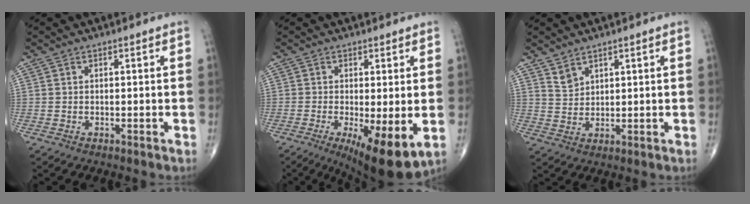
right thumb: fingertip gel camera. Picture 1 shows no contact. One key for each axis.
{"total": 11.1, "fx": -3.0, "fy": 3.2, "fz": 10.2, "tx": -0.158, "ty": -0.025, "tz": -0.040}
{"total": 2.8, "fx": 2.3, "fy": 1.3, "fz": 0.9, "tx": -0.008, "ty": -0.018, "tz": 0.050}